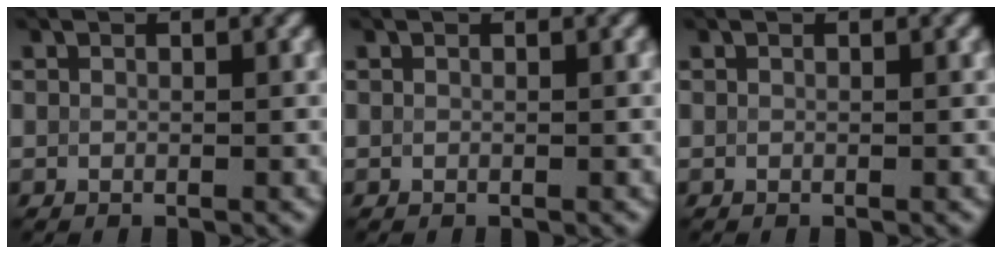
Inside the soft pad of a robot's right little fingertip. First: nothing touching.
{"total": 0.0}
{"total": 0.0}